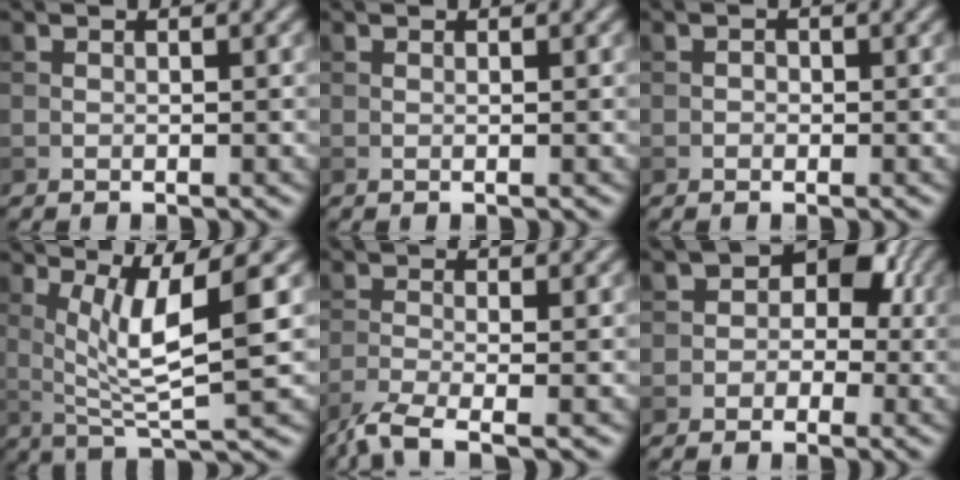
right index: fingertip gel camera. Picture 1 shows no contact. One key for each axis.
{"total": 0.0}
{"total": 0.6, "fx": -0.2, "fy": 0.5, "fz": 0.2, "tx": 0.001, "ty": -0.002, "tz": -0.005}
{"total": 6.5, "fx": 1.4, "fy": 1.2, "fz": 6.2, "tx": -0.111, "ty": -0.007, "tz": 0.031}
{"total": 3.9, "fx": -2.8, "fy": 0.8, "fz": 2.5, "tx": -0.051, "ty": -0.011, "tz": -0.070}
{"total": 3.9, "fx": -0.1, "fy": 3.3, "fz": 2.1, "tx": 0.017, "ty": 0.011, "tz": -0.026}